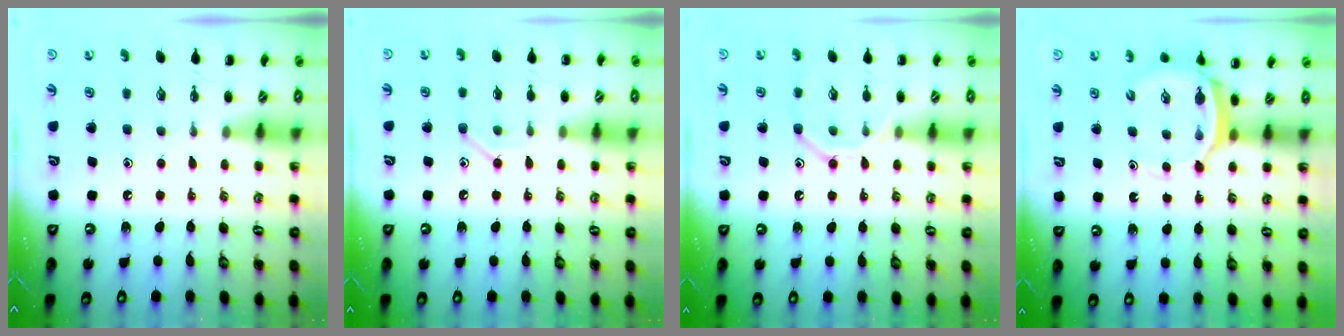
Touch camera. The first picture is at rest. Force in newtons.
{"total": 6.9, "press": 6.8, "slide": 1.4}
{"total": 10.5, "press": 10.4, "slide": 1.2}
{"total": 4.3, "press": 4.2, "slide": 0.9}